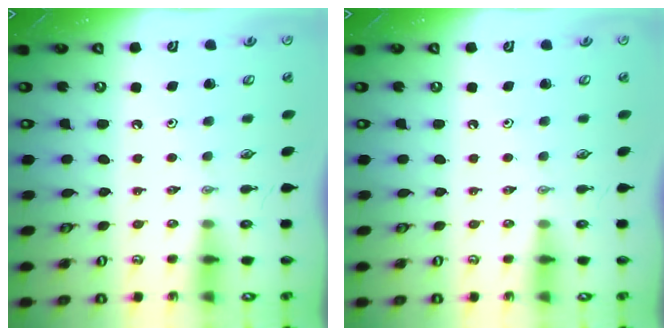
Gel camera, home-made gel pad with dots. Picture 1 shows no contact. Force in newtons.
{"total": 0.0}